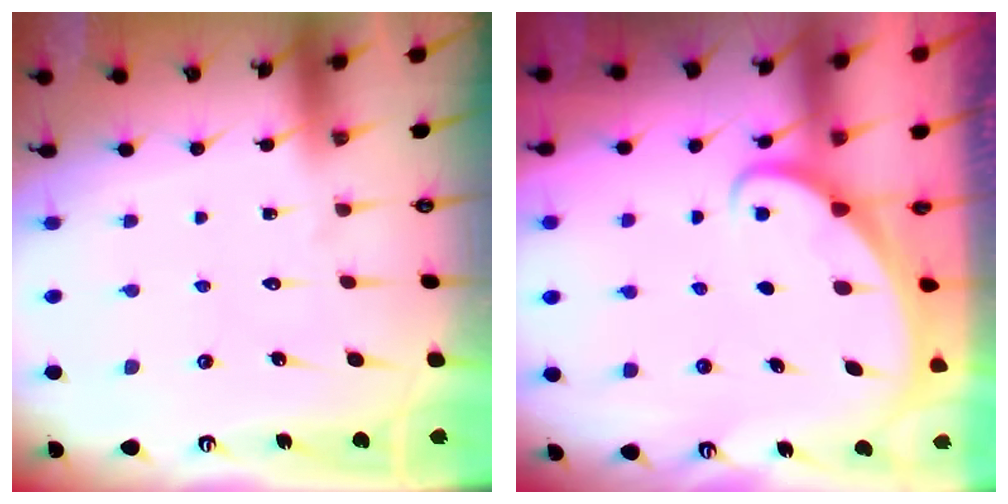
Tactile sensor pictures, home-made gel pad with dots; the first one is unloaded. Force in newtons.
{"total": 1.9, "press": 1.9, "slide": 0.1}